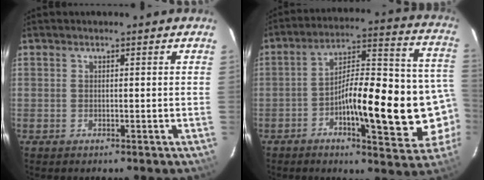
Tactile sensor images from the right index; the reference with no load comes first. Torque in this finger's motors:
{"motor_torque": [2.14, 0.00, 1.05, 0.21]}